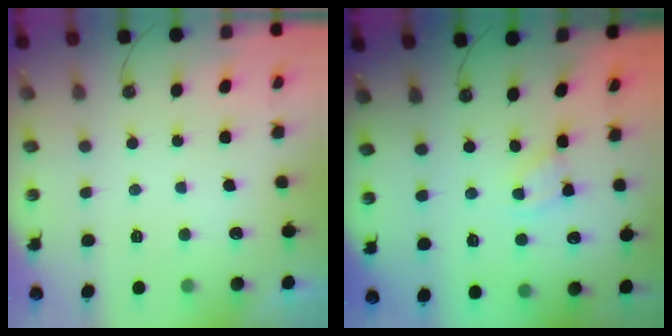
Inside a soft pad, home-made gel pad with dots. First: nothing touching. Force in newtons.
{"total": 1.8, "press": 1.8, "slide": 0.3}